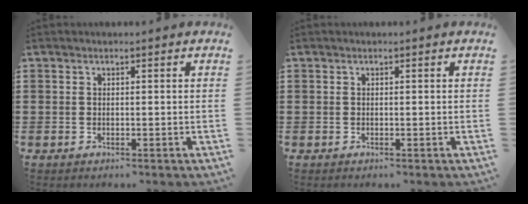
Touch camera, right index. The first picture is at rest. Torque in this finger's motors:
{"motor_torque": [0.06, -0.06, 0.00, 0.00]}